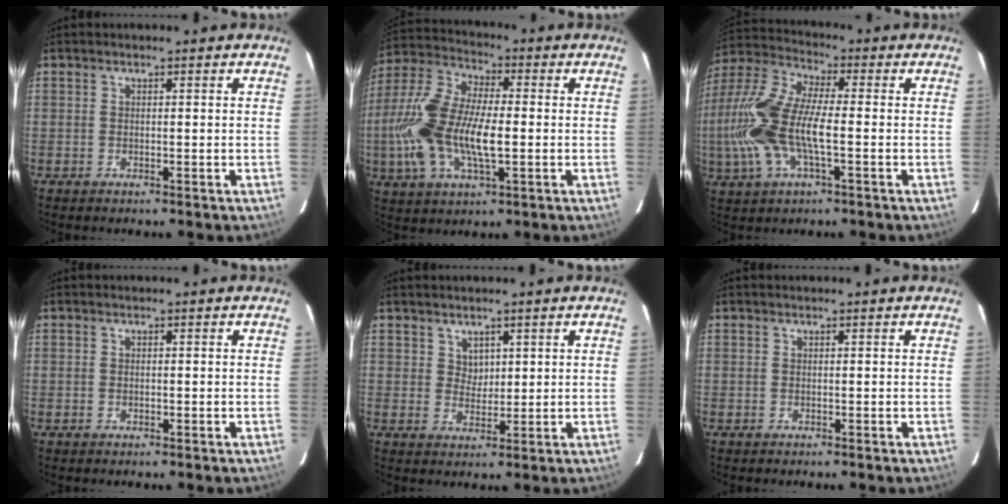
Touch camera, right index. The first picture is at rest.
{"total": 17.6, "force": [-2.3, 7.4, 15.8], "torque": [-0.336, 0.003, -0.047]}
{"total": 17.6, "force": [-2.6, 6.6, 16.0], "torque": [-0.340, 0.003, -0.058]}
{"total": 0.6, "force": [-0.1, 0.5, 0.4], "torque": [-0.006, 0.001, -0.003]}
{"total": 2.7, "force": [1.5, 2.2, 0.5], "torque": [-0.002, 0.003, 0.029]}
{"total": 0.0}